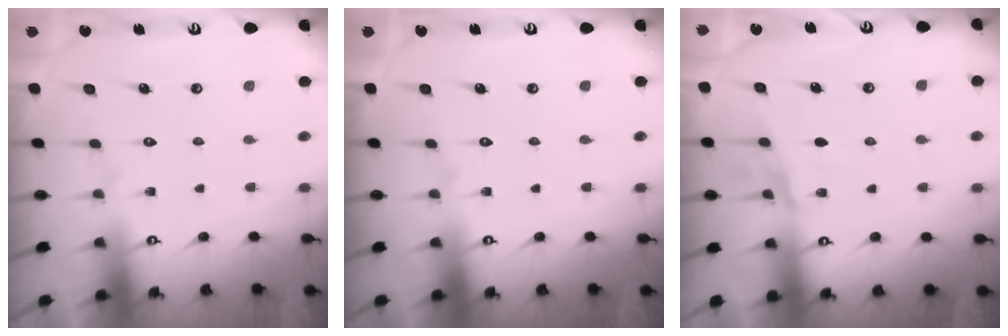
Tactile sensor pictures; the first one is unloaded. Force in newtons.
{"total": 0.0}
{"total": 5.9, "press": 5.9, "slide": 0.2}